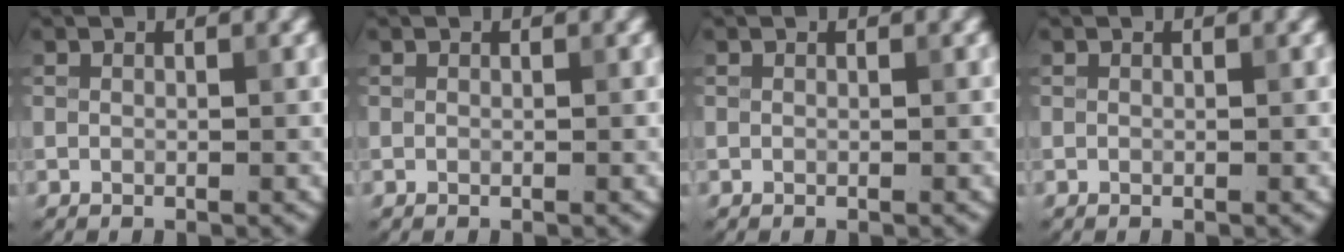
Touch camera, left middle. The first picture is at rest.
{"total": 0.0}
{"total": 0.0}
{"total": 0.0}